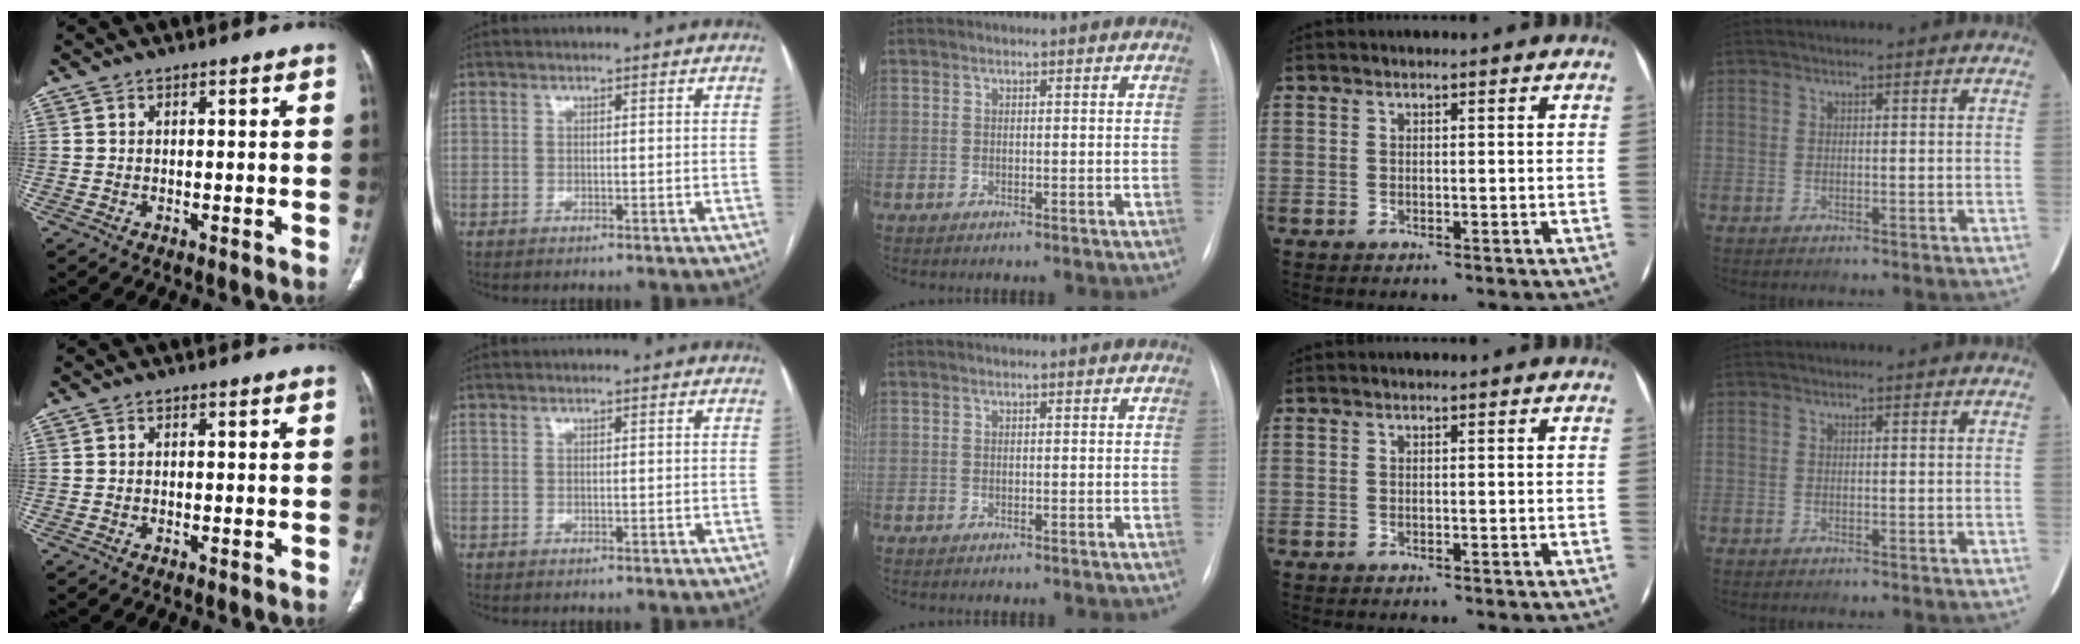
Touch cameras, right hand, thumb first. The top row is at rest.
{}